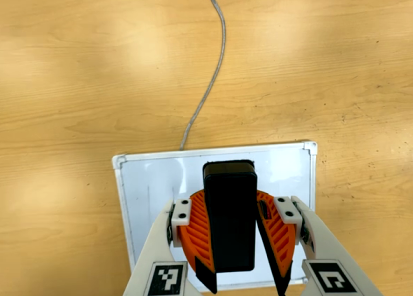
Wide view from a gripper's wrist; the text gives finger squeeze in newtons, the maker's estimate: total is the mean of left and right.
{"total": 9.6, "left": 9.9, "right": 9.3}